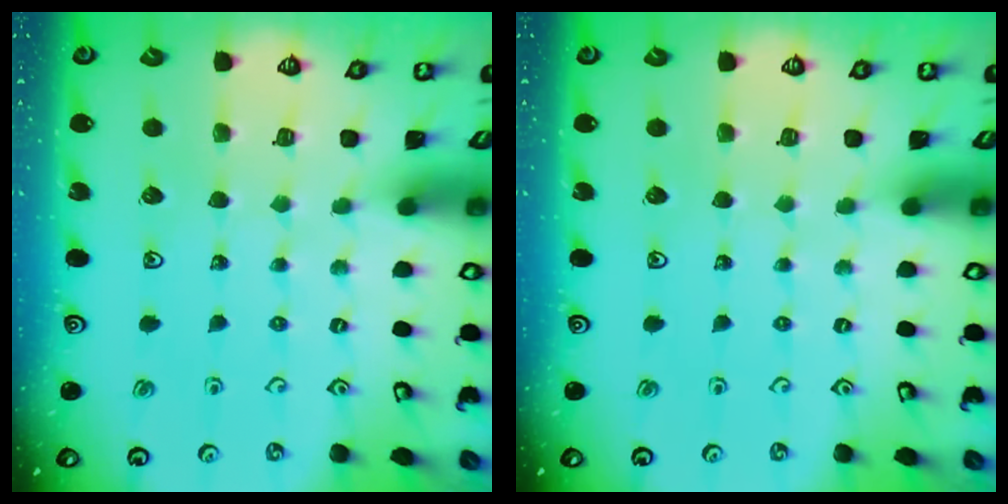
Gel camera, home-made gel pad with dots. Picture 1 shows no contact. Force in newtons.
{"total": 0.0}